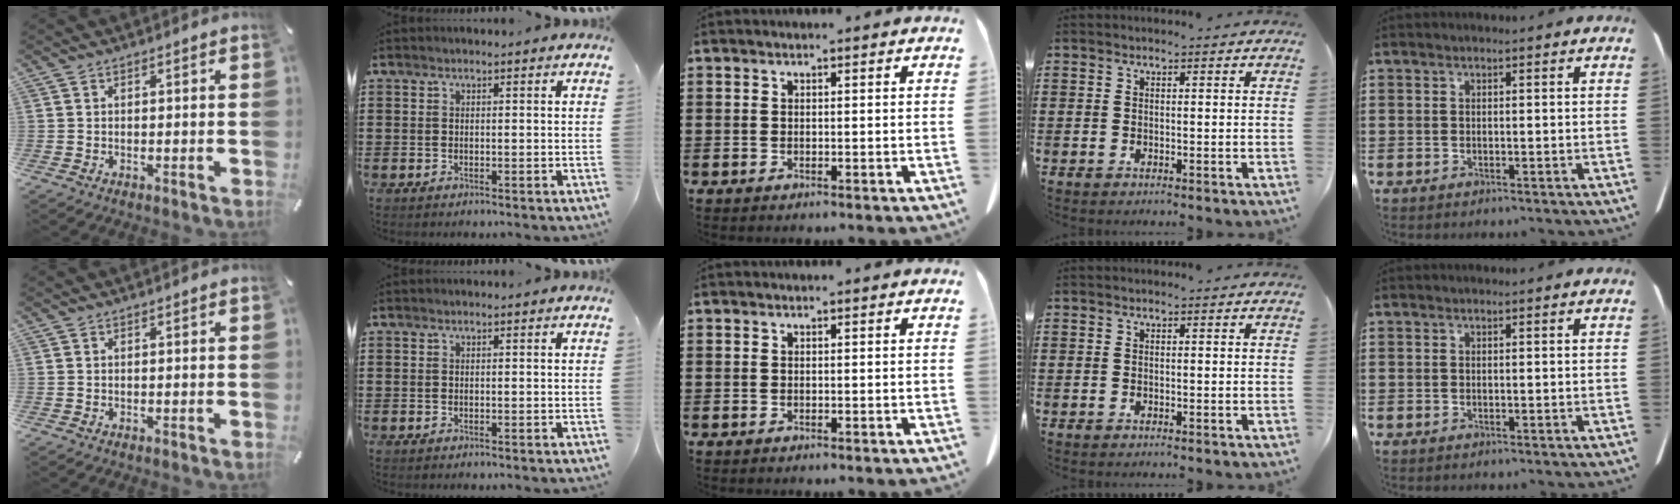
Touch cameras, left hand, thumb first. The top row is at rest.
{}